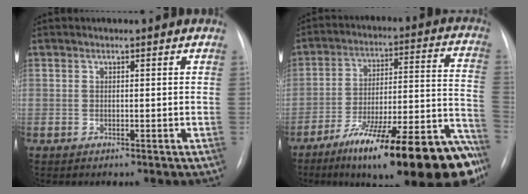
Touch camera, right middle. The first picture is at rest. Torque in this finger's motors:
{"motor_torque": [1.39, -0.75, 1.05, 0.21]}